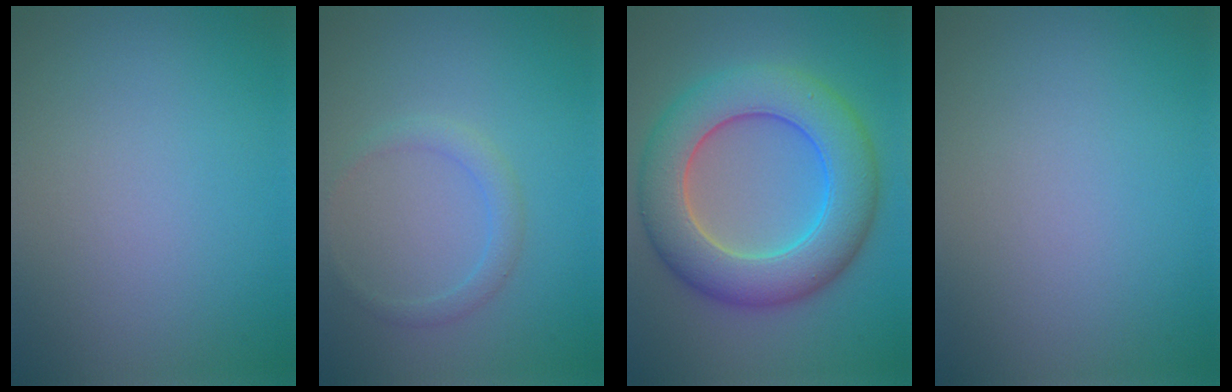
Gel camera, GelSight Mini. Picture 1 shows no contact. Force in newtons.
{"total": 1.6, "press": 1.6, "slide": 0.2}
{"total": 9.3, "press": 9.3, "slide": 0.3}
{"total": 0.0}